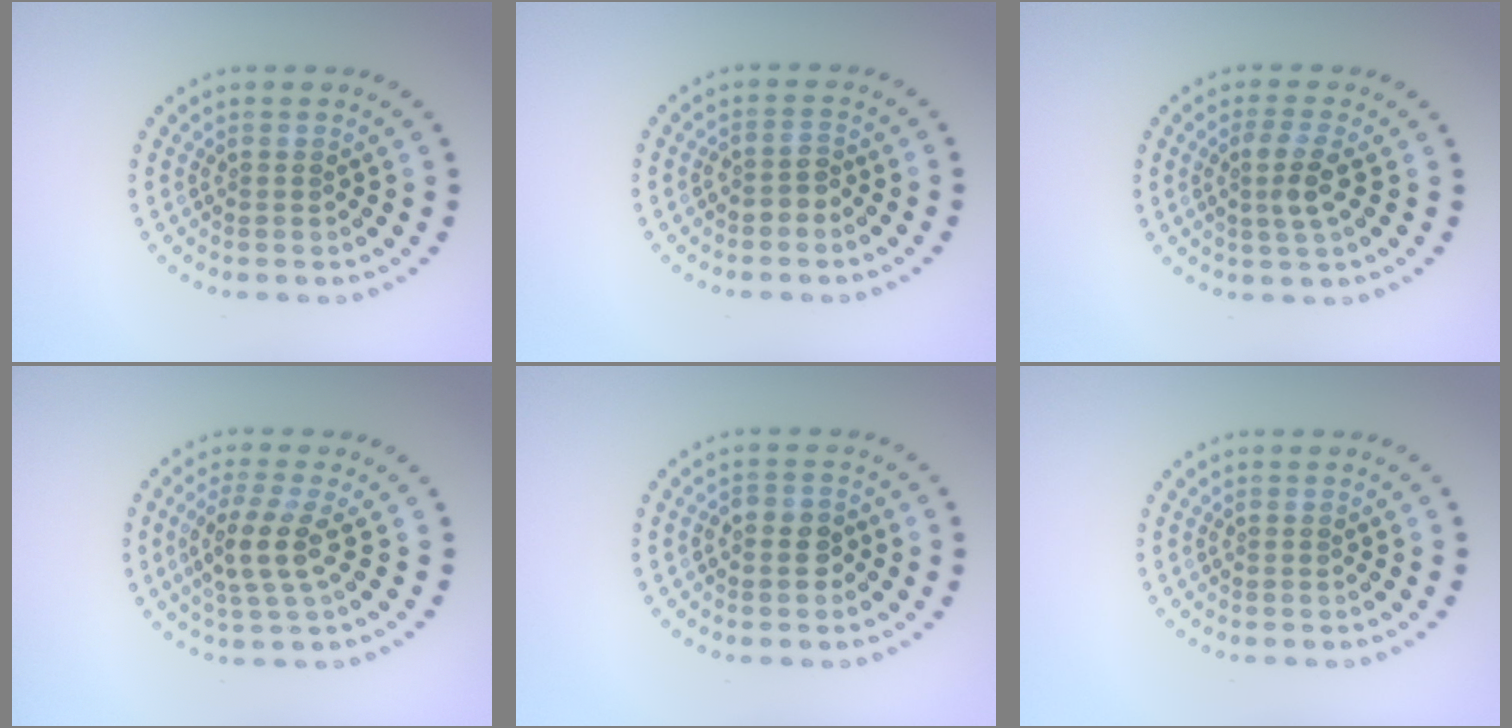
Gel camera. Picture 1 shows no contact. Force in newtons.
{"total": 1.4, "press": 1.2, "slide": 0.7}
{"total": 2.6, "press": 2.4, "slide": 1.1}
{"total": 3.5, "press": 3.1, "slide": 1.6}
{"total": 2.0, "press": 1.9, "slide": 0.5}
{"total": 0.0}